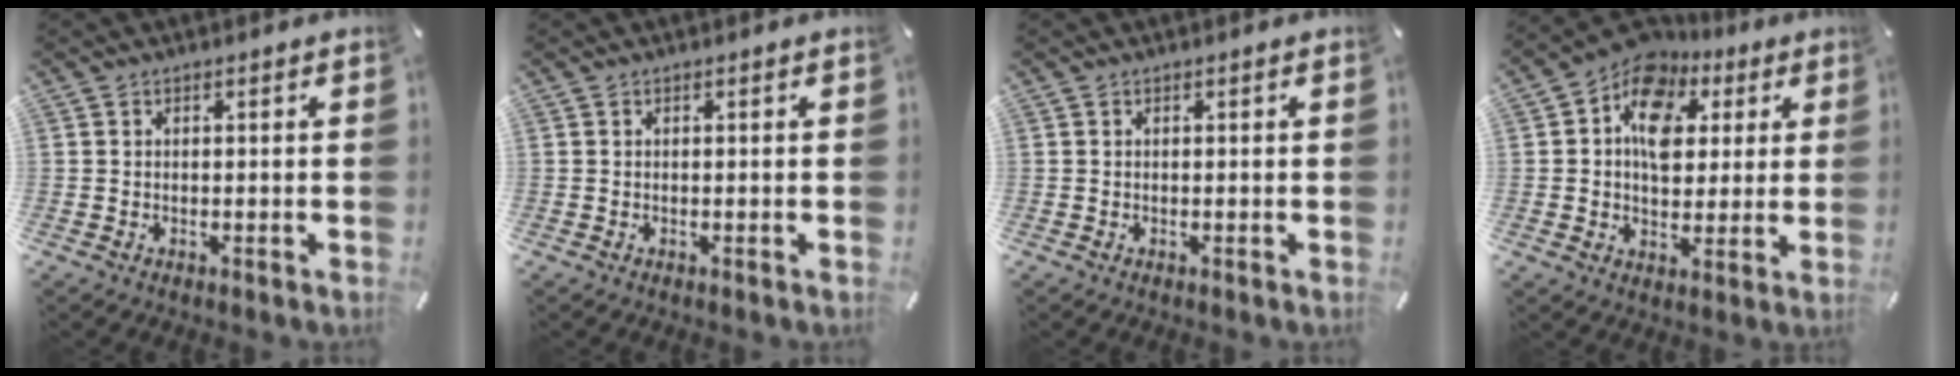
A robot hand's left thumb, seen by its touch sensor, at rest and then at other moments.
{"total": 0.0}
{"total": 0.0}
{"total": 12.4, "force": [3.9, 9.6, 6.7], "torque": [-0.104, -0.020, 0.070]}